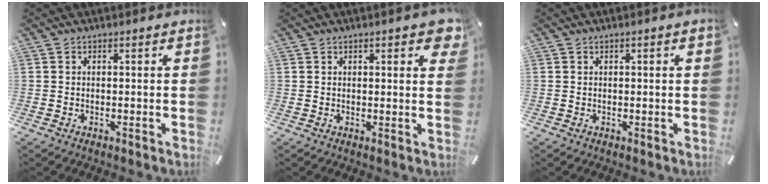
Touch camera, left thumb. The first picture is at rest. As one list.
[{"total": 3.7, "force": [2.1, 1.2, 2.7], "torque": [-0.035, -0.009, 0.032]}, {"total": 0.7, "force": [0.2, 0.0, 0.7], "torque": [-0.011, 0.000, 0.003]}]